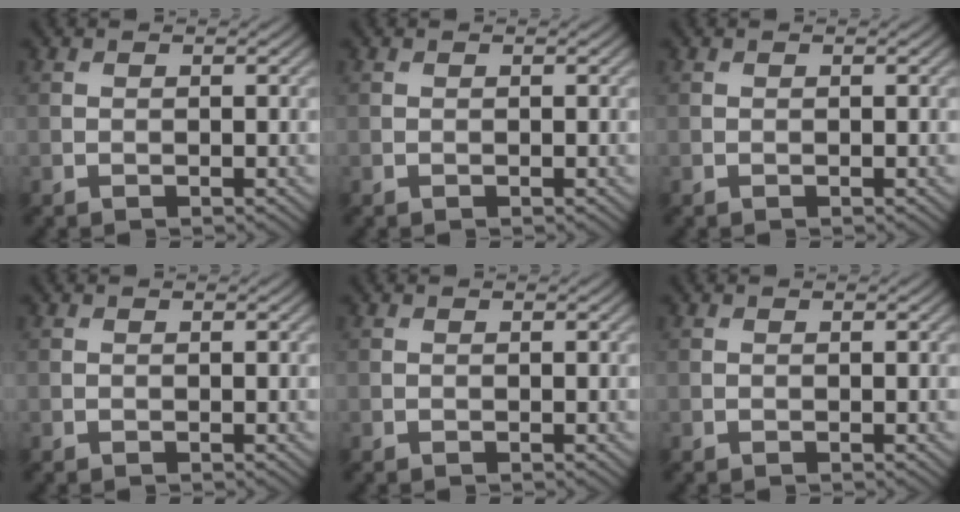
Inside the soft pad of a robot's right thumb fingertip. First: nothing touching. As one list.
[{"total": 0.0}, {"total": 0.0}, {"total": 0.0}, {"total": 0.0}, {"total": 0.0}]